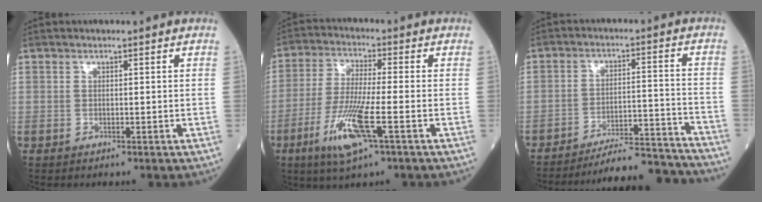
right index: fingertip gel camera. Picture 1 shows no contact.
{"total": 10.6, "force": [-4.5, 0.8, 9.5], "torque": [-0.199, -0.021, -0.084]}
{"total": 15.3, "force": [-15.0, 0.1, 3.0], "torque": [-0.038, 0.015, -0.213]}